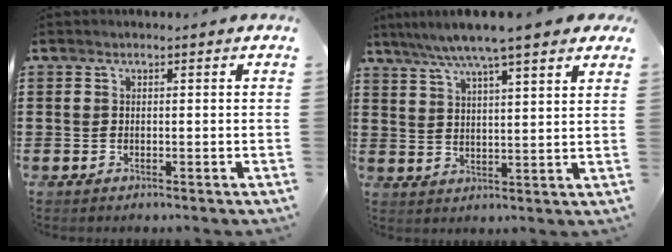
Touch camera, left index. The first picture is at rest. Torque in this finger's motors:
{"motor_torque": [1.41, -0.73, 1.02, 0.16]}